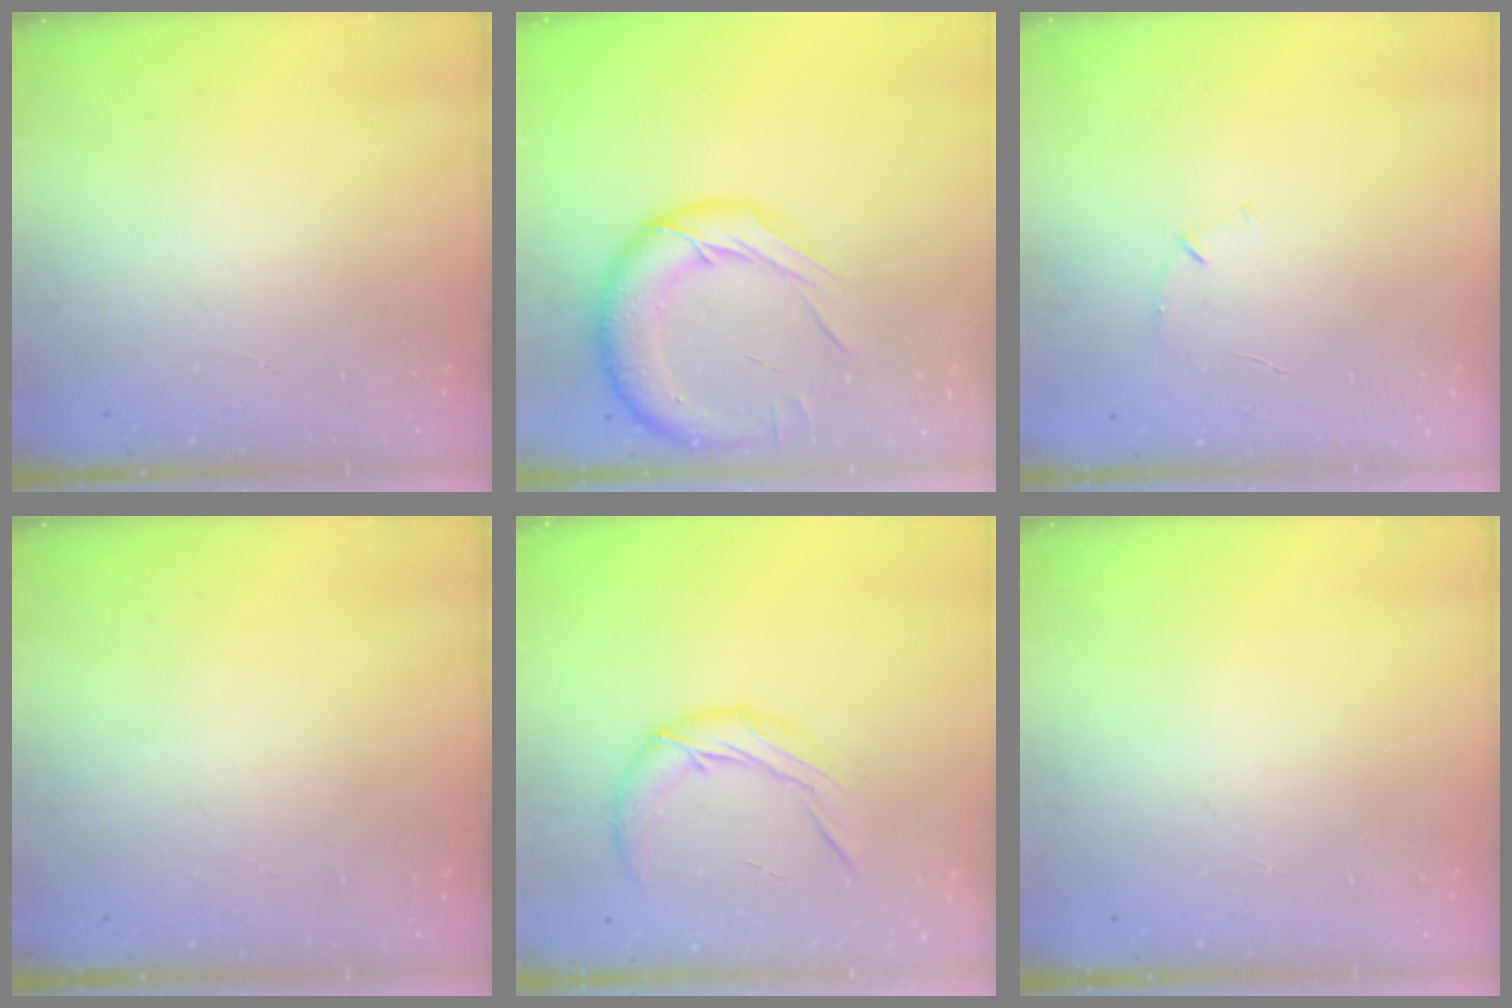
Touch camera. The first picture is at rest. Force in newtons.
{"total": 16.0, "press": 15.9, "slide": 1.9}
{"total": 4.3, "press": 4.2, "slide": 1.1}
{"total": 0.0}
{"total": 11.2, "press": 10.9, "slide": 2.4}
{"total": 0.0}